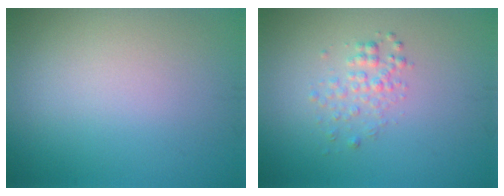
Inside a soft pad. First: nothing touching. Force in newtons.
{"total": 1.7, "press": 1.7, "slide": 0.1}